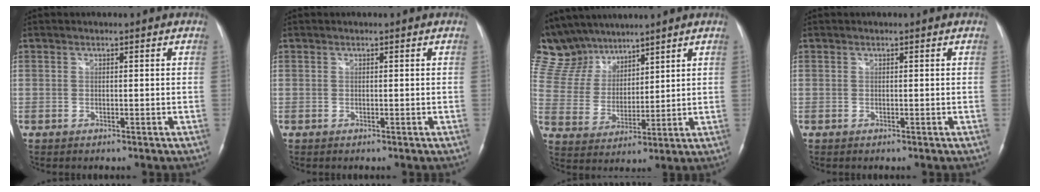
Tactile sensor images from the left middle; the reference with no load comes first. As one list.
[{"total": 0.0}, {"total": 12.5, "force": [11.0, 5.3, 3.0], "torque": [-0.076, 0.027, 0.221]}, {"total": 0.0}]